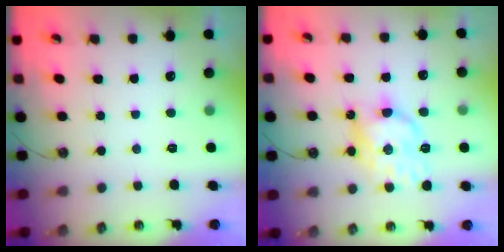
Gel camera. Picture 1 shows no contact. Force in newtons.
{"total": 13.9, "press": 13.9, "slide": 0.7}